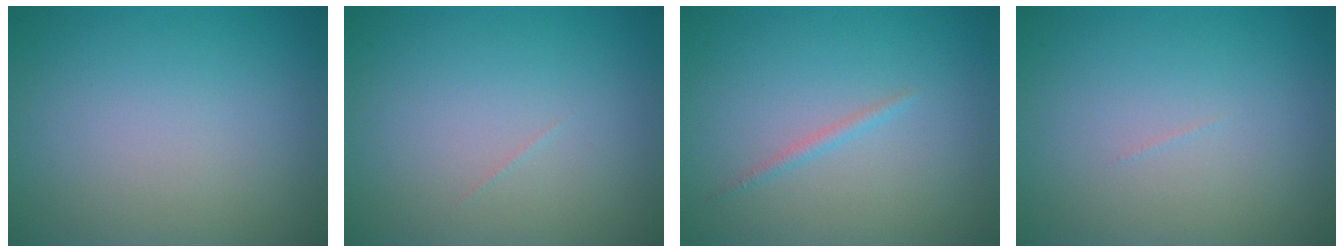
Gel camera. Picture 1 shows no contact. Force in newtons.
{"total": 0.0}
{"total": 0.8, "press": 0.8, "slide": 0.0}
{"total": 0.0}